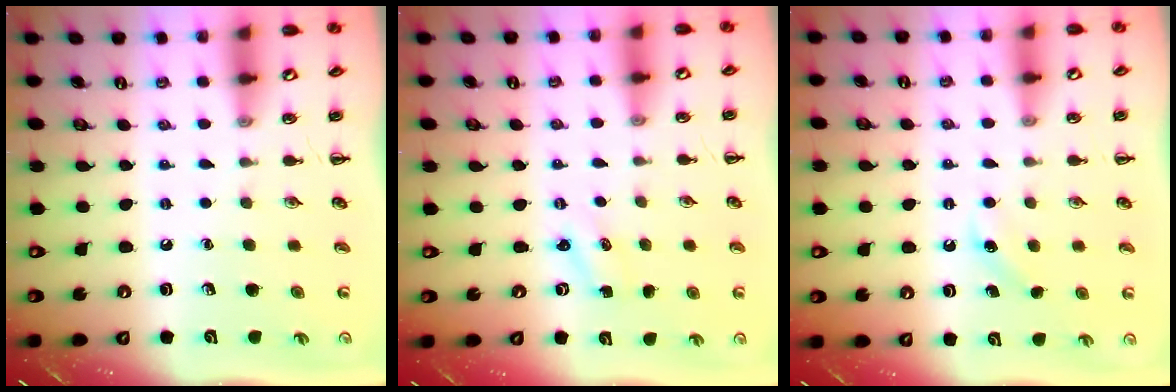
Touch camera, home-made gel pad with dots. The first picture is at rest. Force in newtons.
{"total": 1.3, "press": 1.2, "slide": 0.3}
{"total": 3.1, "press": 3.0, "slide": 0.8}